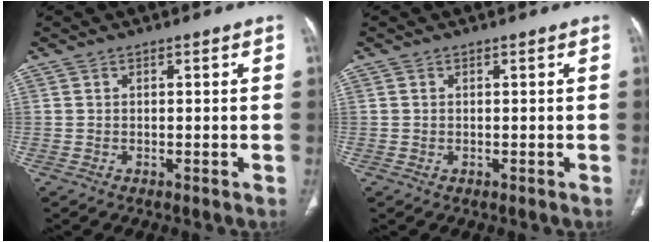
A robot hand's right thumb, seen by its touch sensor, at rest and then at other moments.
{"total": 0.0}